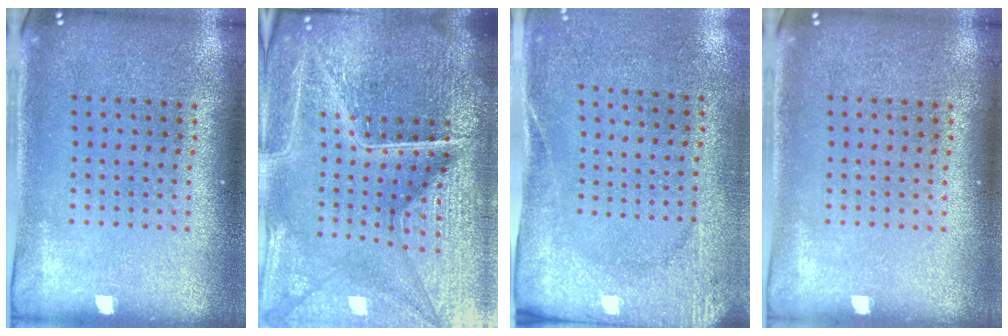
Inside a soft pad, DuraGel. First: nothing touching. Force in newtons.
{"total": 7.0, "press": 6.1, "slide": 3.3}
{"total": 2.6, "press": 2.0, "slide": 1.6}
{"total": 0.0}